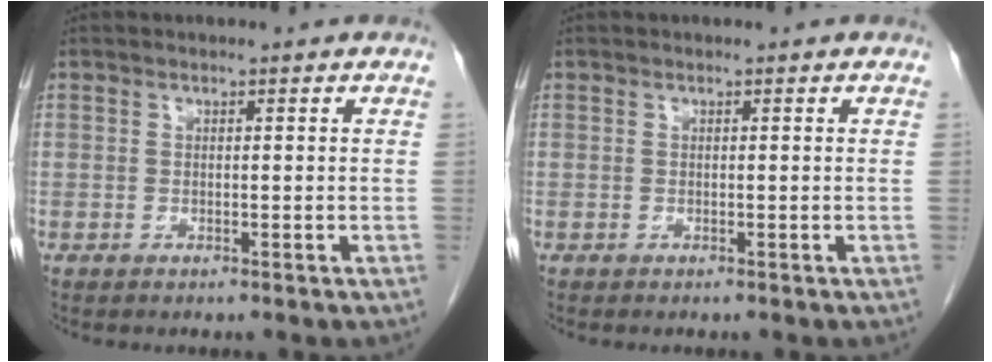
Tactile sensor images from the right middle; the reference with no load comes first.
{"total": 0.0}